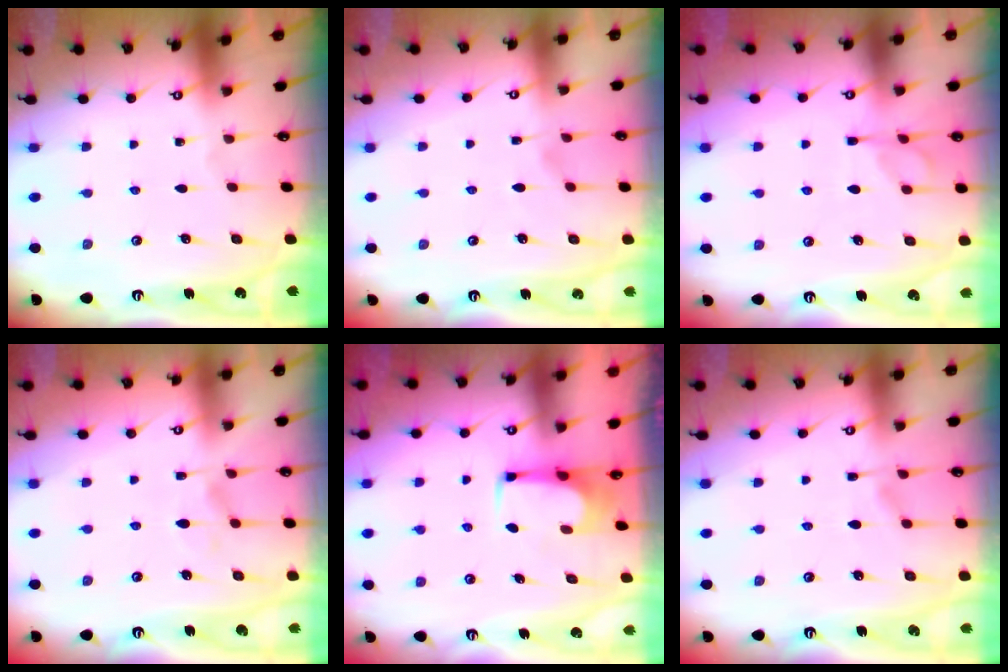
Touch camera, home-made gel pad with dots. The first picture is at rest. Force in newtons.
{"total": 2.7, "press": 2.5, "slide": 1.0}
{"total": 2.1, "press": 1.7, "slide": 1.1}
{"total": 1.4, "press": 1.0, "slide": 1.0}
{"total": 3.6, "press": 3.6, "slide": 0.2}
{"total": 1.3, "press": 0.3, "slide": 1.2}